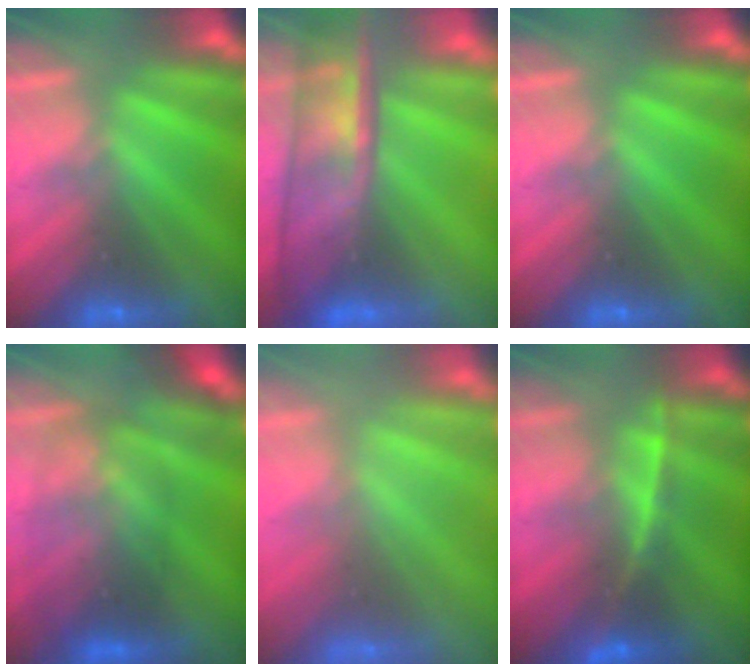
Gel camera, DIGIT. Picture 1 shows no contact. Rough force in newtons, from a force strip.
{"total": 5.6}
{"total": 0.0}
{"total": 2.8}
{"total": 6.9}
{"total": 2.4}